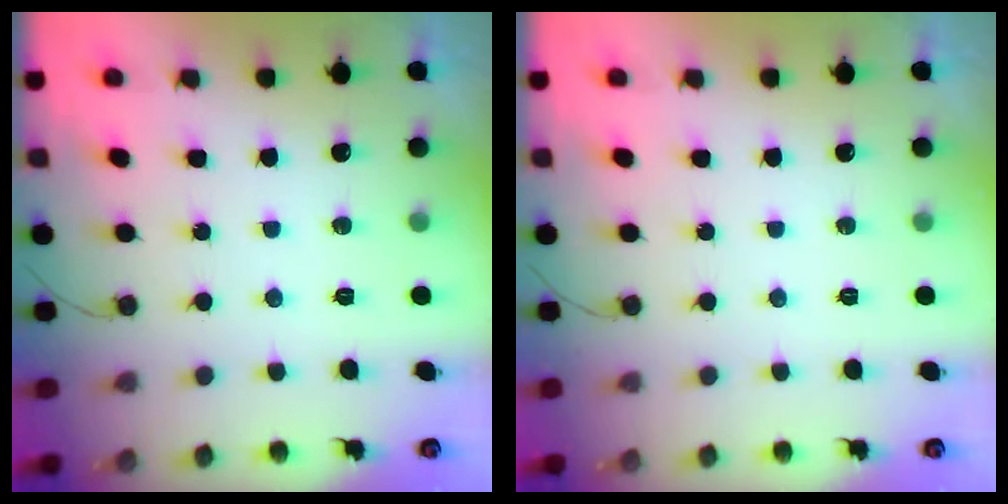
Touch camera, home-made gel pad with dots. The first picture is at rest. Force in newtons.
{"total": 0.0}